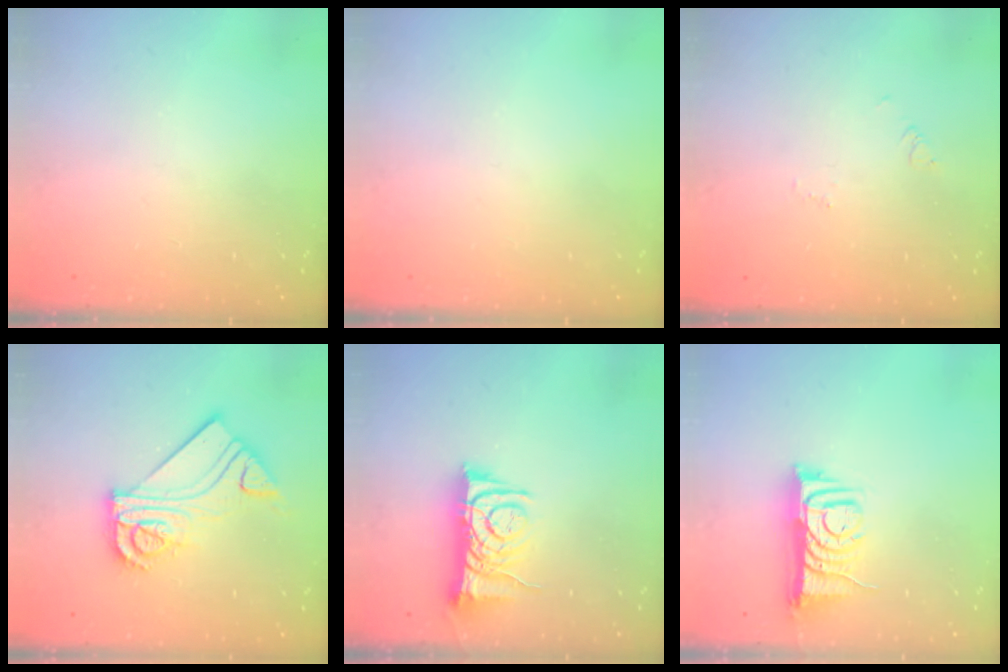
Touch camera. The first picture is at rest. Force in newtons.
{"total": 0.0}
{"total": 2.7, "press": 2.7, "slide": 0.2}
{"total": 13.3, "press": 13.3, "slide": 1.3}
{"total": 8.2, "press": 8.2, "slide": 0.7}
{"total": 8.5, "press": 8.4, "slide": 0.4}